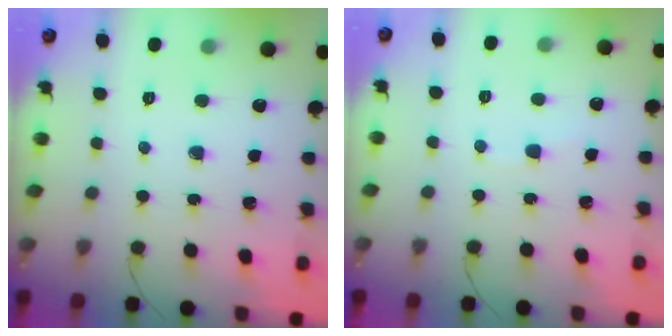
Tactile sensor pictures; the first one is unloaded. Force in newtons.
{"total": 2.9, "press": 2.9, "slide": 0.7}